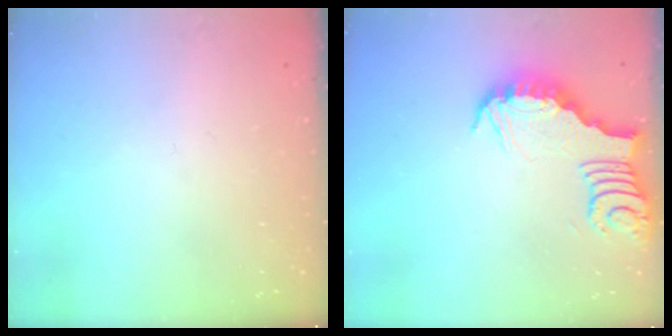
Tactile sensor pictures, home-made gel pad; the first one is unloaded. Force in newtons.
{"total": 4.0, "press": 3.9, "slide": 0.5}